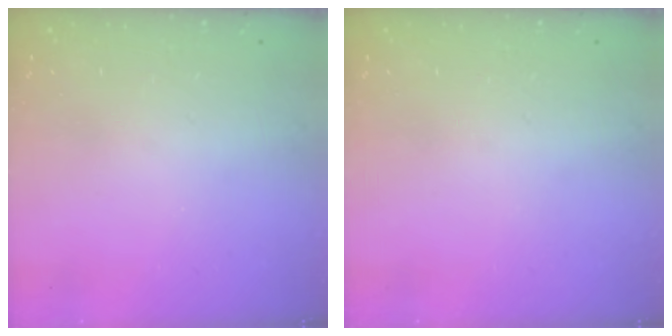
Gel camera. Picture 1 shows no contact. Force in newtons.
{"total": 0.0}